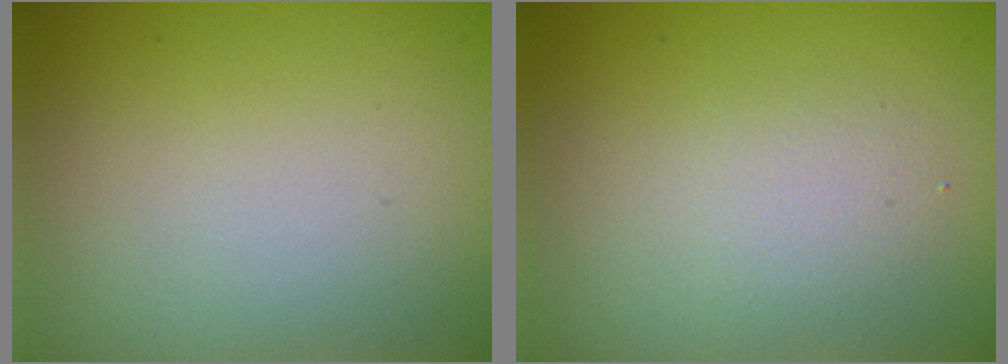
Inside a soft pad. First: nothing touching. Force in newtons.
{"total": 2.0, "press": 2.0, "slide": 0.1}